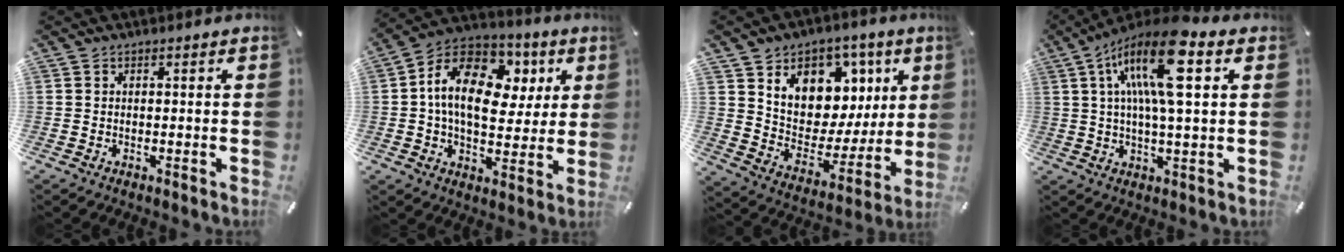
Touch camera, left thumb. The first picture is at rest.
{"total": 17.5, "force": [4.1, 11.7, 12.3], "torque": [-0.225, -0.002, 0.071]}
{"total": 11.1, "force": [5.9, 8.8, 3.3], "torque": [-0.049, -0.065, 0.109]}
{"total": 16.9, "force": [5.1, 4.8, 15.4], "torque": [-0.290, -0.003, 0.078]}